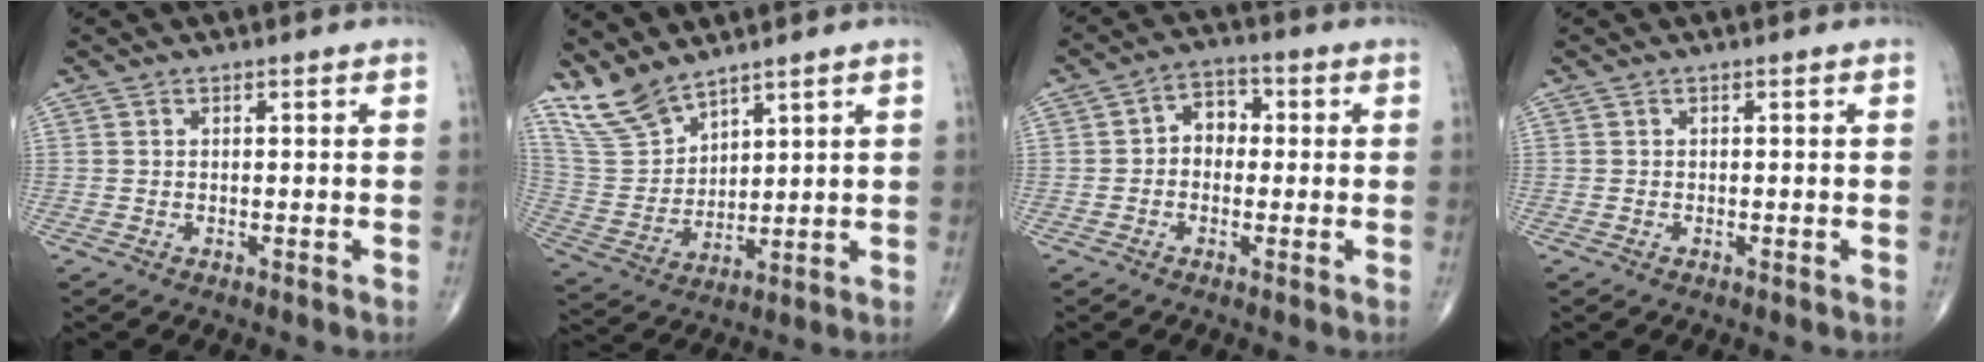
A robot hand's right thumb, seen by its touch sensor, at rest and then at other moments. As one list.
[{"total": 9.9, "force": [8.3, 3.8, 3.7], "torque": [-0.073, -0.041, 0.188]}, {"total": 5.3, "force": [0.0, 4.1, 3.3], "torque": [-0.025, 0.023, -0.012]}, {"total": 0.0}]